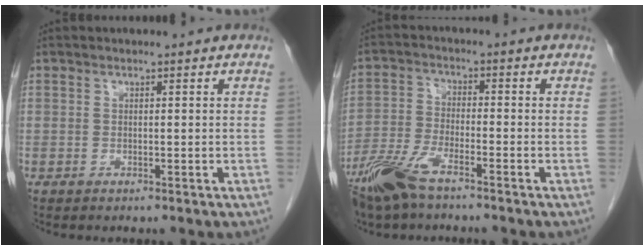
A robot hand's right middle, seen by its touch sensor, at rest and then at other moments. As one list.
[{"total": 8.3, "force": [-6.1, 2.2, 5.2], "torque": [-0.117, -0.016, -0.121]}]